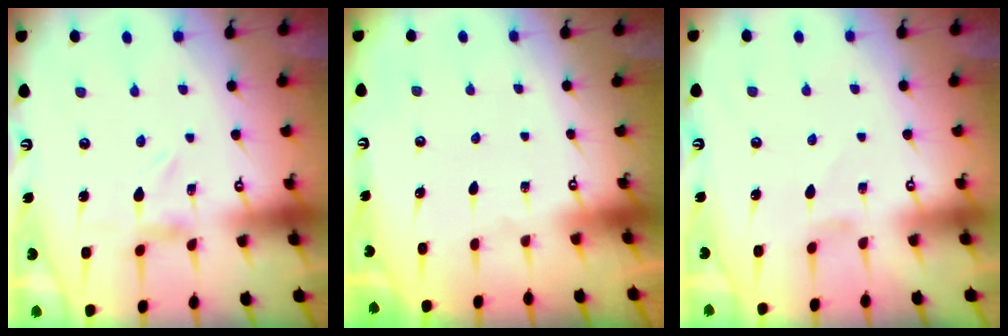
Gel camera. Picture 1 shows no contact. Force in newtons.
{"total": 0.0}
{"total": 0.0}